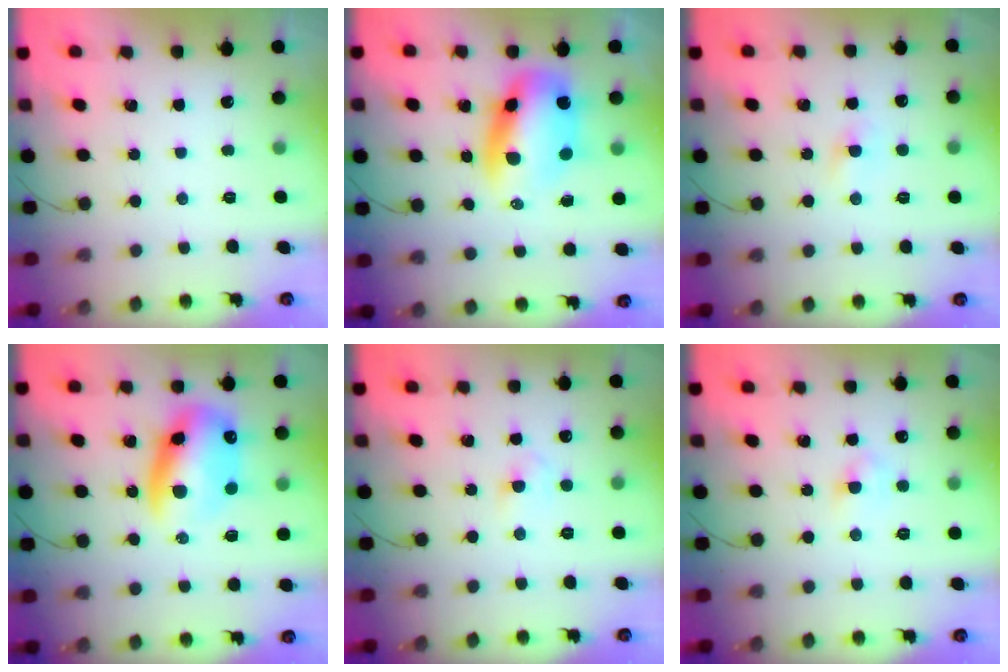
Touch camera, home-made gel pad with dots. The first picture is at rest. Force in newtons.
{"total": 11.7, "press": 11.4, "slide": 2.9}
{"total": 1.4, "press": 1.1, "slide": 0.8}
{"total": 14.1, "press": 13.7, "slide": 3.3}
{"total": 3.4, "press": 3.2, "slide": 1.1}
{"total": 3.3, "press": 3.2, "slide": 1.1}